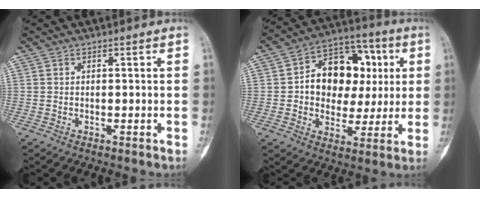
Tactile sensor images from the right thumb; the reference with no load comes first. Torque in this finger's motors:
{"motor_torque": [1.66, 1.73, 0.63, -0.42, 0.08]}